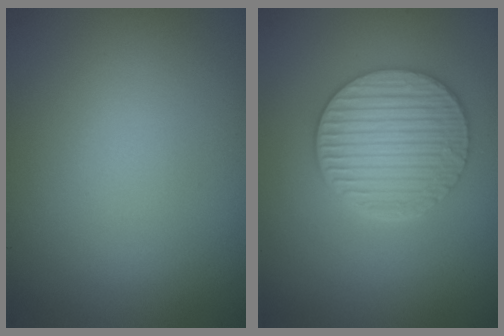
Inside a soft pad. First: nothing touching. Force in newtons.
{"total": 5.5, "press": 4.5, "slide": 3.1}